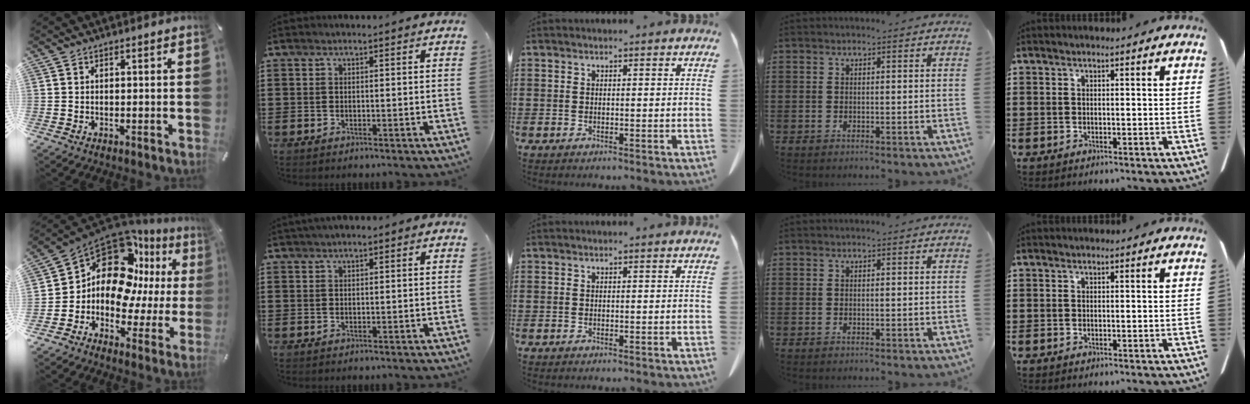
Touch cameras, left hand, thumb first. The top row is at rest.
{"thumb": {"total": 15.4, "force": [5.7, 10.8, 9.4], "torque": [-0.173, -0.064, 0.094]}, "index": {"total": 1.1, "force": [0.4, 0.5, 0.9], "torque": [-0.016, 0.005, 0.007]}}